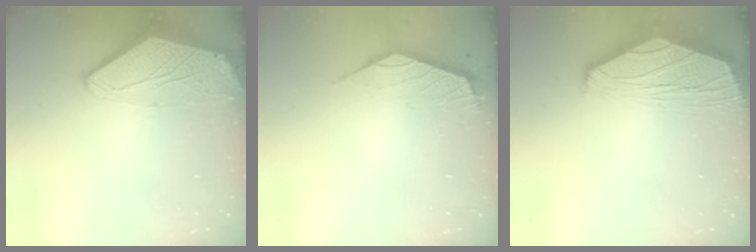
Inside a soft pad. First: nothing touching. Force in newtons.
{"total": 2.5, "press": 2.4, "slide": 0.7}
{"total": 2.0, "press": 1.7, "slide": 0.9}